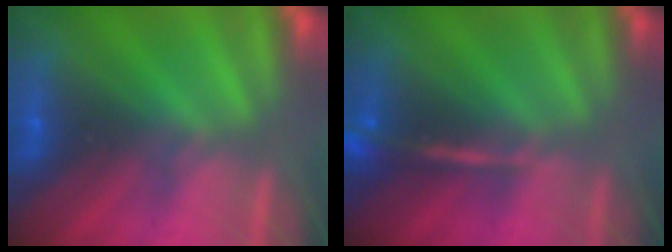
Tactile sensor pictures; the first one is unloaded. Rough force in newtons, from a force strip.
{"total": 2.4}